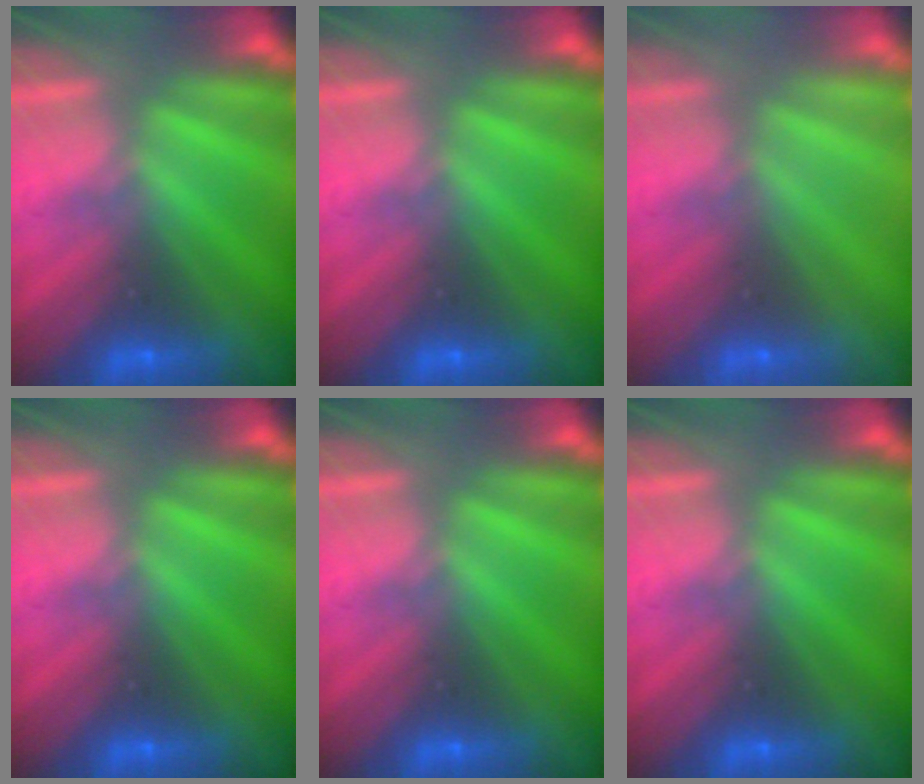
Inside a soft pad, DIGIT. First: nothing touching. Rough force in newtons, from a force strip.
{"total": 0.0}
{"total": 2.9}
{"total": 0.0}
{"total": 0.0}
{"total": 0.0}